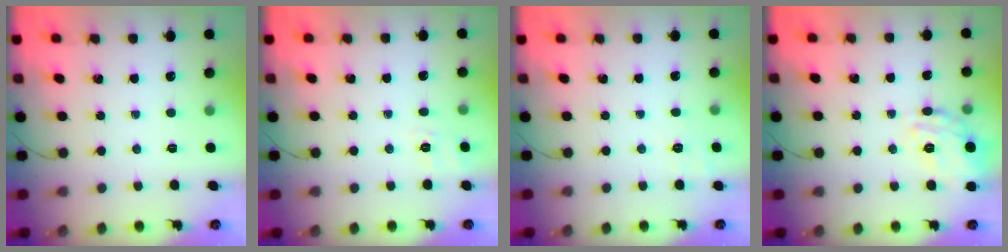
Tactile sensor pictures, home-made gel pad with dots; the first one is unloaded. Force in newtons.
{"total": 2.5, "press": 1.6, "slide": 1.9}
{"total": 2.3, "press": 1.5, "slide": 1.8}
{"total": 15.9, "press": 15.8, "slide": 0.7}